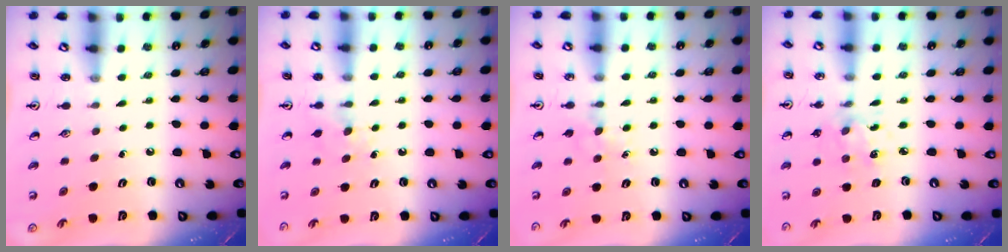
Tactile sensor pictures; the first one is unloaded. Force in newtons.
{"total": 3.9, "press": 3.8, "slide": 0.6}
{"total": 4.5, "press": 4.5, "slide": 0.7}
{"total": 3.8, "press": 3.5, "slide": 1.4}